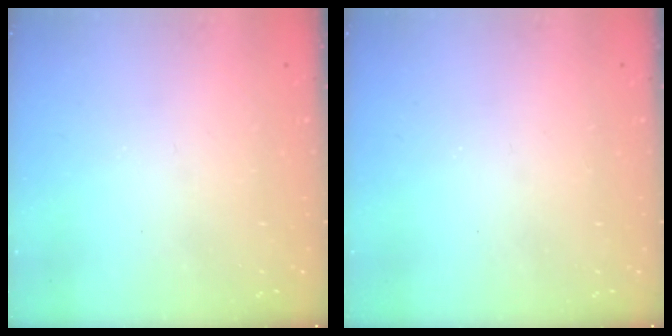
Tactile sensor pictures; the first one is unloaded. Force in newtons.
{"total": 0.0}